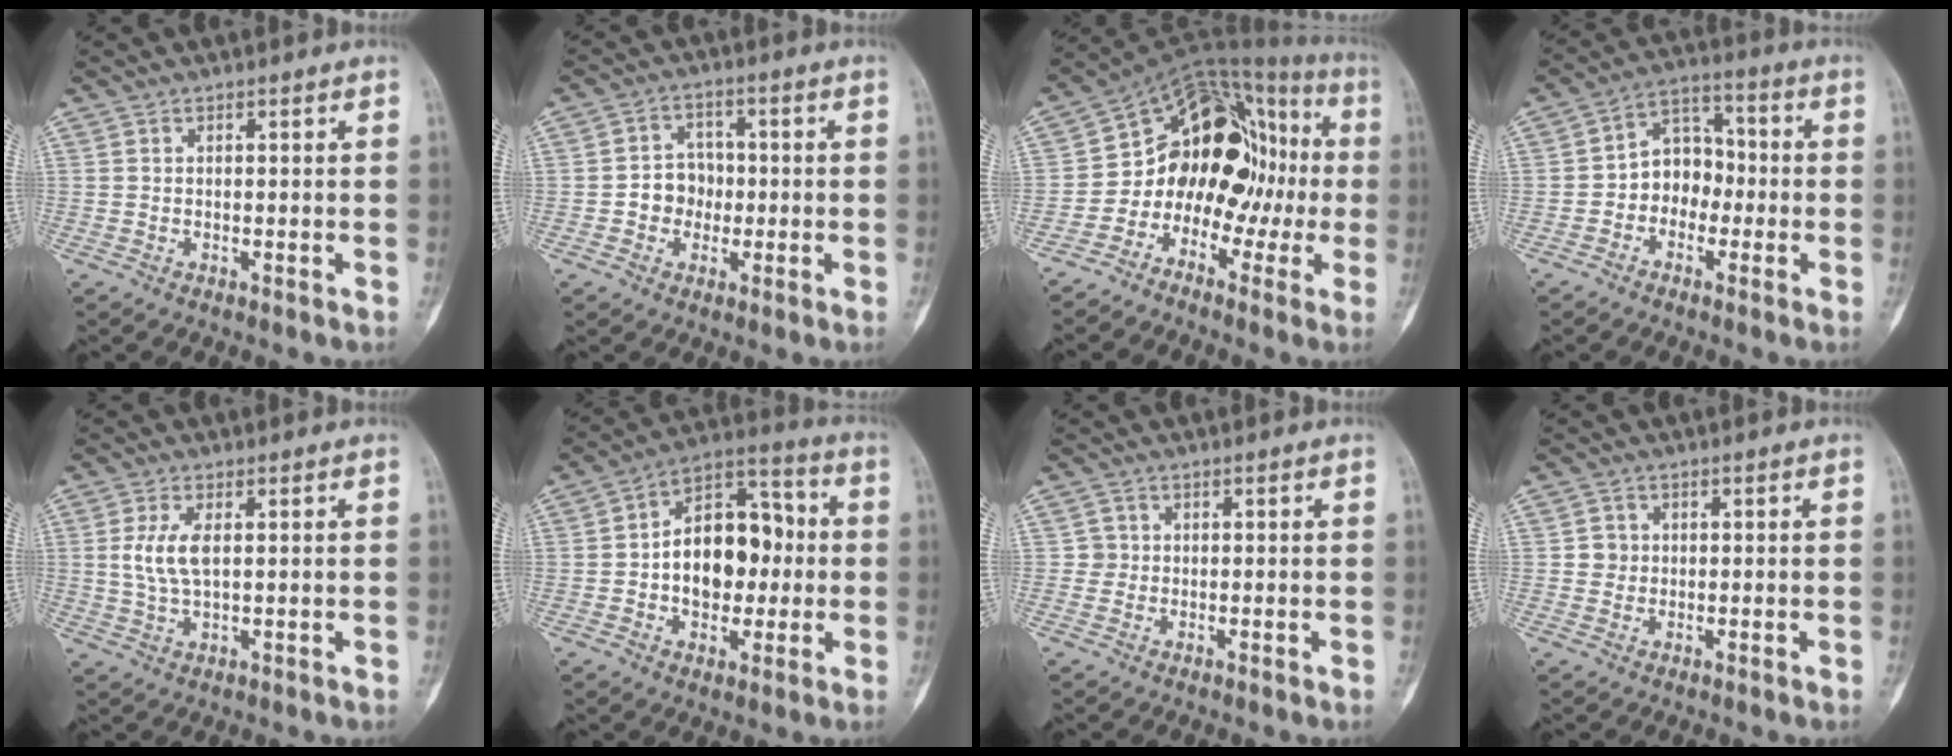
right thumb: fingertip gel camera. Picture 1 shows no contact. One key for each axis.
{"total": 5.8, "fx": -1.0, "fy": 5.2, "fz": 2.4, "tx": -0.003, "ty": 0.018, "tz": -0.025}
{"total": 17.2, "fx": -3.2, "fy": 12.2, "fz": 11.7, "tx": -0.113, "ty": 0.114, "tz": -0.057}
{"total": 8.7, "fx": -1.8, "fy": 6.9, "fz": 4.9, "tx": -0.041, "ty": 0.043, "tz": -0.047}
{"total": 5.8, "fx": 1.0, "fy": 2.6, "fz": 5.1, "tx": -0.111, "ty": -0.003, "tz": 0.021}
{"total": 16.3, "fx": -0.6, "fy": 10.9, "fz": 12.1, "tx": -0.141, "ty": 0.038, "tz": -0.012}
{"total": 1.8, "fx": 0.0, "fy": 1.8, "fz": -0.1, "tx": 0.016, "ty": 0.007, "tz": -0.005}
{"total": 2.6, "fx": 0.2, "fy": 2.6, "fz": 0.5, "tx": 0.009, "ty": 0.005, "tz": 0.001}